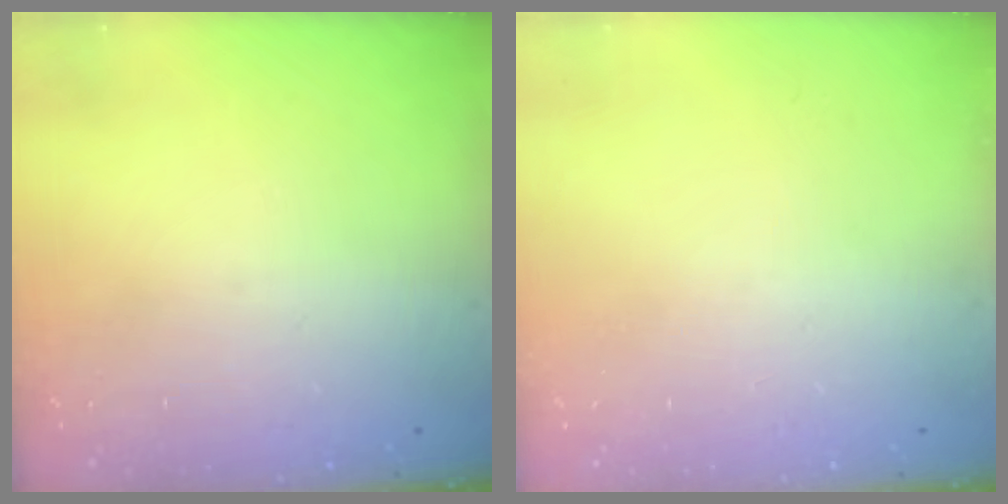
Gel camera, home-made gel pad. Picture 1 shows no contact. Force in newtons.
{"total": 0.0}